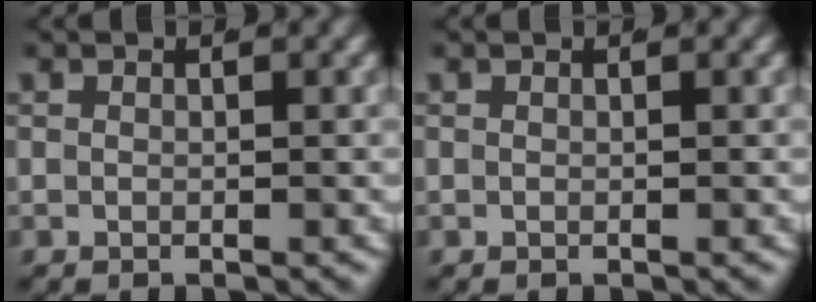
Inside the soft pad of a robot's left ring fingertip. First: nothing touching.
{"total": 0.0}